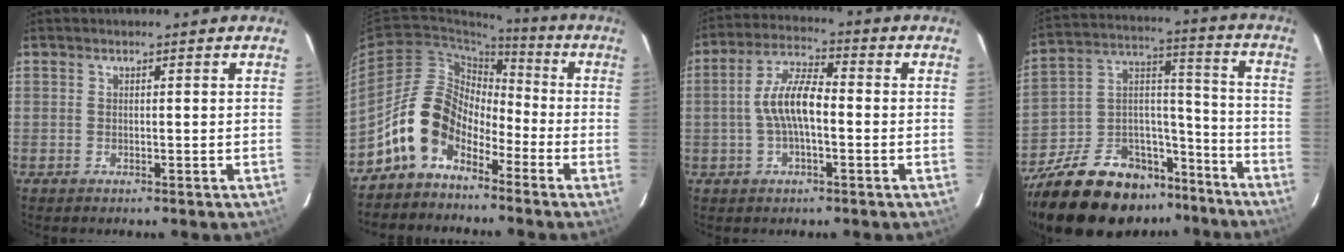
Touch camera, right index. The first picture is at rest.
{"total": 11.6, "force": [-6.7, 7.7, 5.6], "torque": [-0.108, 0.026, -0.126]}
{"total": 8.6, "force": [-1.2, 3.0, 7.9], "torque": [-0.160, 0.016, -0.024]}
{"total": 26.0, "force": [-19.5, 12.5, 11.8], "torque": [-0.246, 0.045, -0.290]}